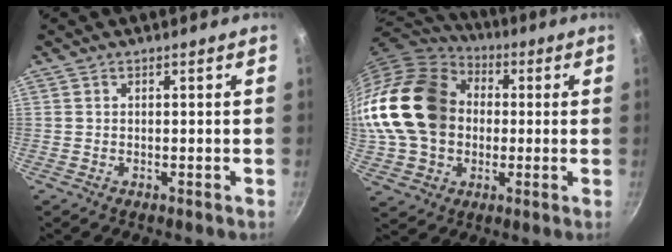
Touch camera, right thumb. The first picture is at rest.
{"total": 26.1, "force": [1.6, 20.0, 16.6], "torque": [-0.330, 0.047, 0.030]}